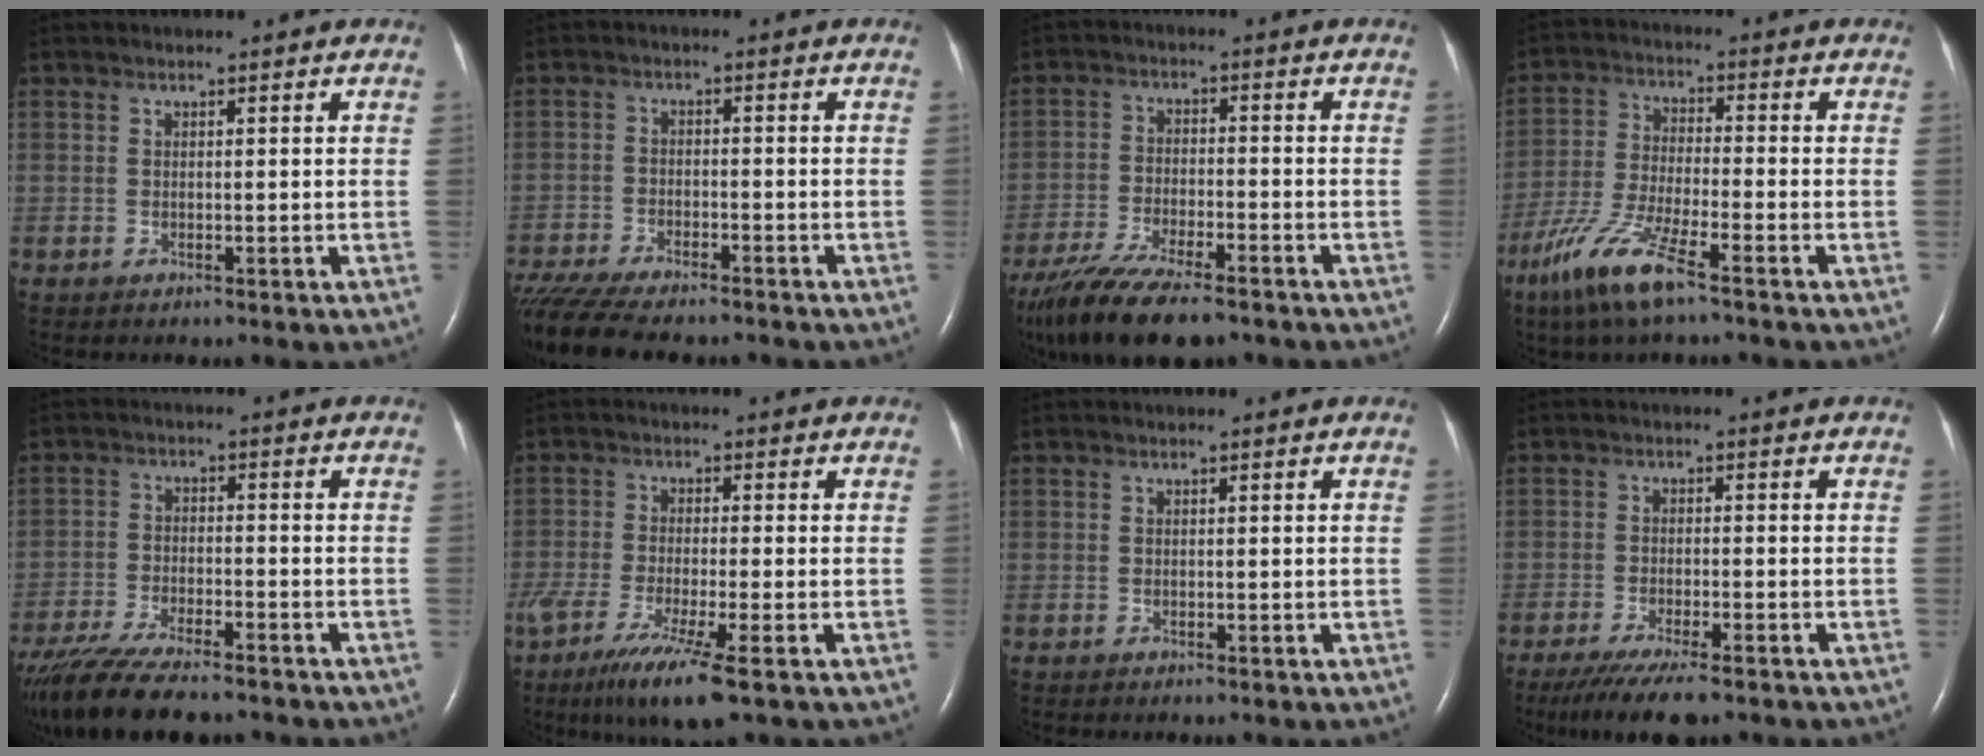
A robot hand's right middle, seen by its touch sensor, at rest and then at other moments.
{"total": 14.3, "force": [-12.4, 3.0, 6.6], "torque": [-0.136, -0.019, -0.190]}
{"total": 15.6, "force": [-12.3, 3.5, 9.0], "torque": [-0.180, -0.032, -0.205]}
{"total": 9.6, "force": [-6.3, 0.9, 7.3], "torque": [-0.160, -0.023, -0.125]}
{"total": 14.4, "force": [-11.9, 2.7, 7.5], "torque": [-0.143, -0.030, -0.194]}
{"total": 10.3, "force": [-6.2, 0.3, 8.2], "torque": [-0.147, -0.031, -0.103]}
{"total": 0.0}
{"total": 9.0, "force": [-6.9, 1.5, 5.6], "torque": [-0.091, -0.019, -0.109]}